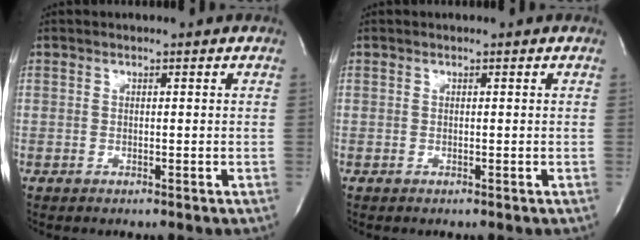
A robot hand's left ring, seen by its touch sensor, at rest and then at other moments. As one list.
[{"total": 0.0}]